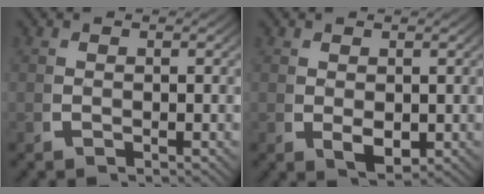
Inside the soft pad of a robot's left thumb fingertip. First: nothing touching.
{"total": 2.1, "force": [0.5, 1.3, 1.7], "torque": [-0.037, -0.015, 0.021]}